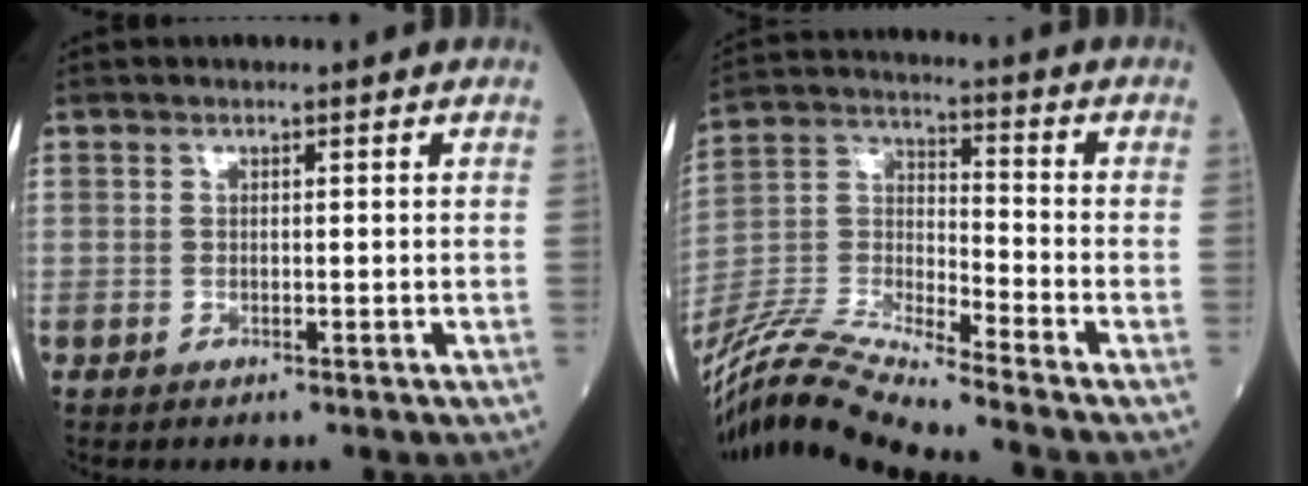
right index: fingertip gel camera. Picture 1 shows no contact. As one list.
[{"total": 16.3, "force": [-15.1, -1.6, 6.1], "torque": [-0.124, 0.001, -0.285]}]